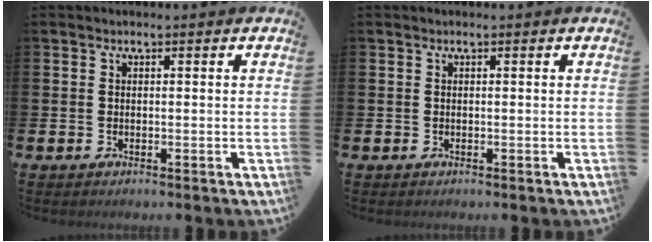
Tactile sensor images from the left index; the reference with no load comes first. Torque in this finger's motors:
{"motor_torque": [0.00, 0.00, 0.00, 0.01]}